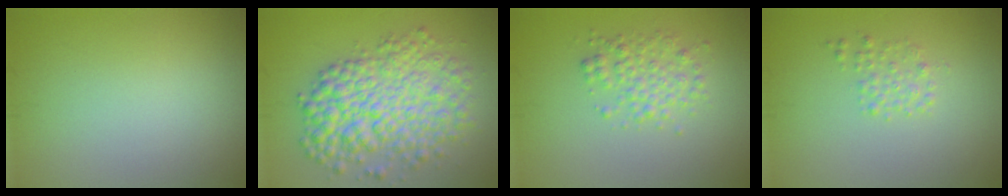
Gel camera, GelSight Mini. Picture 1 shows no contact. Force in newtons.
{"total": 7.5, "press": 7.5, "slide": 0.1}
{"total": 2.6, "press": 2.6, "slide": 0.0}
{"total": 1.4, "press": 1.4, "slide": 0.1}